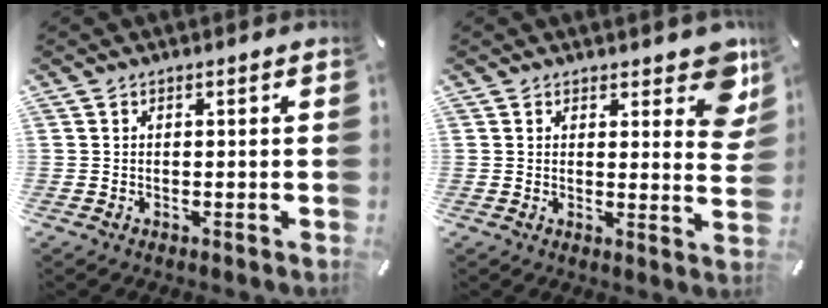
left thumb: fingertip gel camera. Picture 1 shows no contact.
{"total": 8.5, "force": [5.5, 3.7, 5.4], "torque": [-0.050, -0.036, 0.091]}